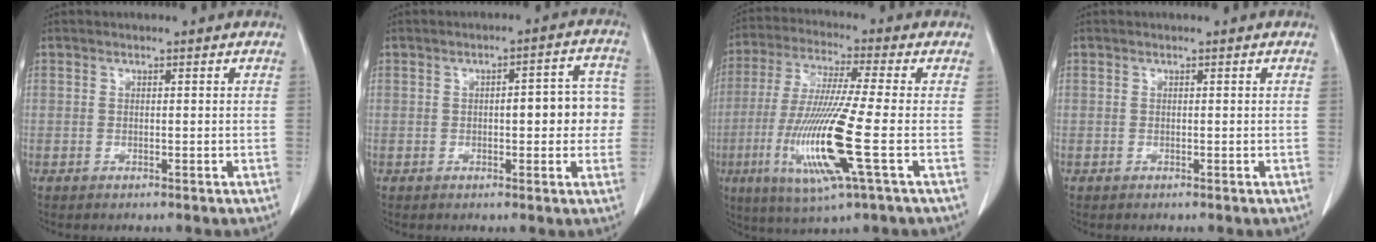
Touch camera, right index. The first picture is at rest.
{"total": 7.7, "force": [0.1, 2.6, 7.2], "torque": [-0.084, 0.025, 0.002]}
{"total": 15.3, "force": [-3.9, 0.0, 14.7], "torque": [-0.307, -0.024, -0.079]}
{"total": 0.0}